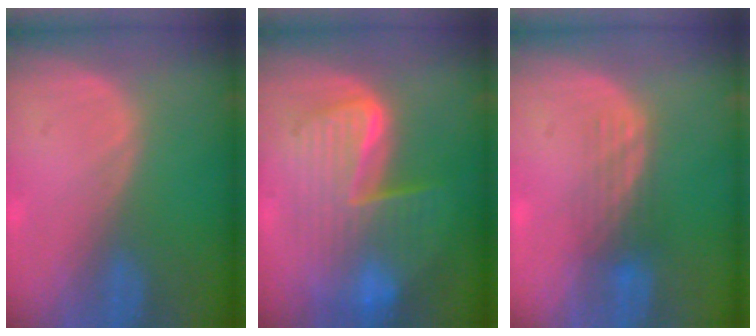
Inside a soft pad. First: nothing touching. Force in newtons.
{"total": 10.3, "press": 10.3, "slide": 0.9}
{"total": 3.3, "press": 3.0, "slide": 1.5}